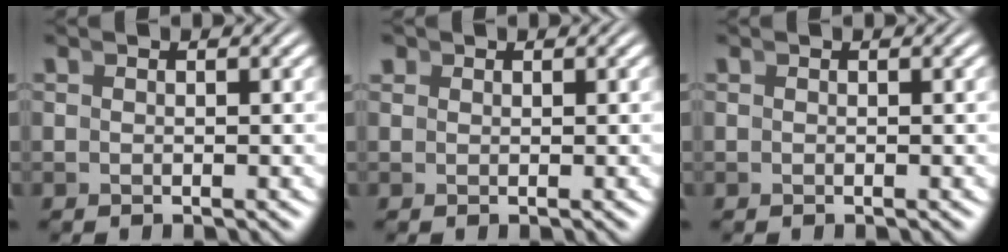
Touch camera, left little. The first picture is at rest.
{"total": 0.9, "force": [0.5, 0.8, 0.1], "torque": [-0.008, -0.008, 0.013]}
{"total": 0.0}